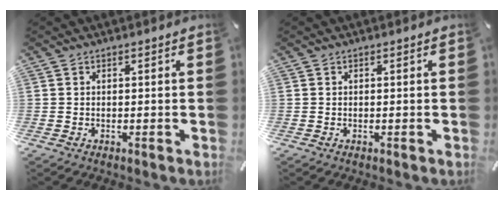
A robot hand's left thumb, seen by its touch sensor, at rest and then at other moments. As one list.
[{"total": 0.0}]